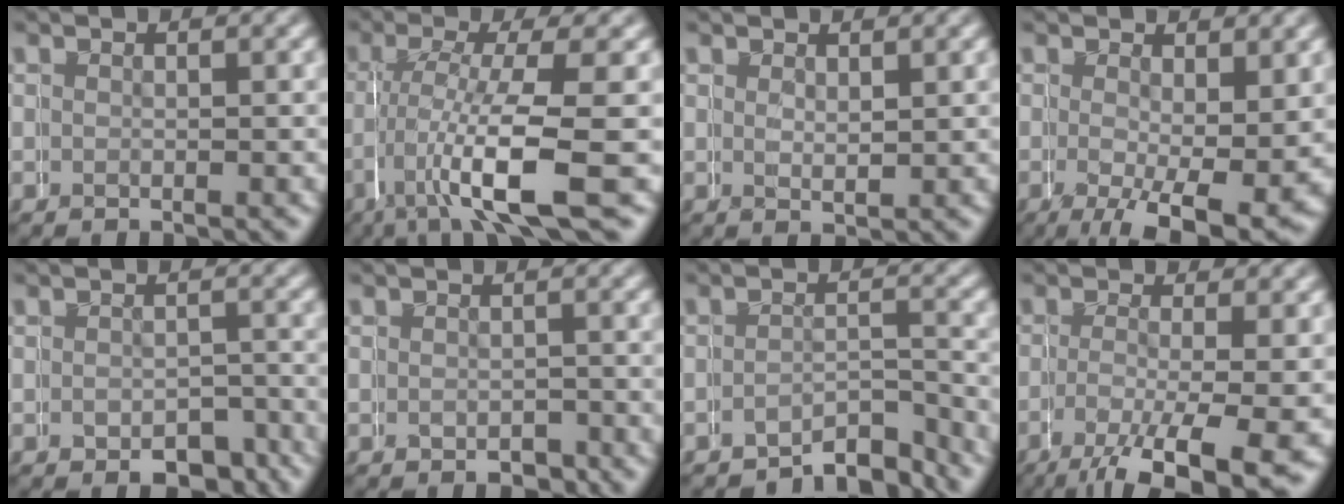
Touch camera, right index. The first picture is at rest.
{"total": 6.8, "force": [-2.5, 1.5, 6.1], "torque": [-0.120, -0.013, -0.031]}
{"total": 1.3, "force": [1.3, 0.0, 0.0], "torque": [0.006, -0.001, 0.026]}
{"total": 4.7, "force": [-0.9, 1.2, 4.5], "torque": [-0.064, -0.020, -0.004]}
{"total": 3.9, "force": [-2.9, 2.3, 1.1], "torque": [-0.008, -0.004, -0.045]}
{"total": 1.4, "force": [-1.0, 0.9, -0.1], "torque": [0.008, 0.001, -0.021]}
{"total": 4.1, "force": [-4.0, 0.8, 0.1], "torque": [0.010, -0.010, -0.064]}
{"total": 3.8, "force": [-2.0, 0.5, 3.3], "torque": [-0.064, -0.019, -0.024]}